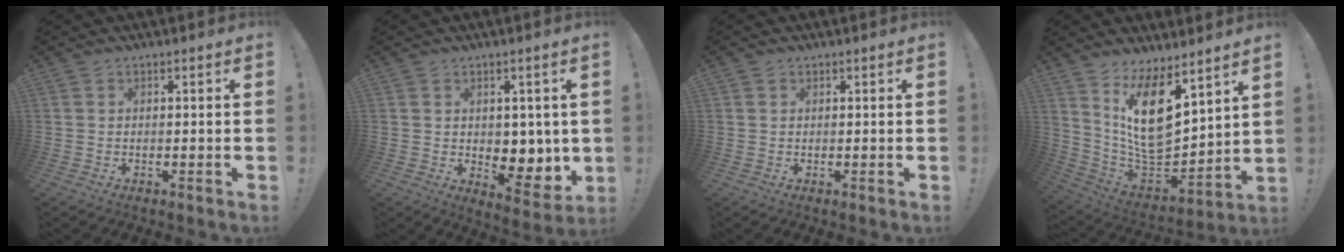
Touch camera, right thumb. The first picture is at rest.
{"total": 7.9, "force": [1.1, 6.4, 4.6], "torque": [-0.038, -0.017, 0.031]}
{"total": 0.6, "force": [0.5, 0.4, 0.1], "torque": [0.004, -0.002, 0.008]}
{"total": 17.6, "force": [7.2, 9.5, 12.9], "torque": [-0.227, -0.066, 0.137]}